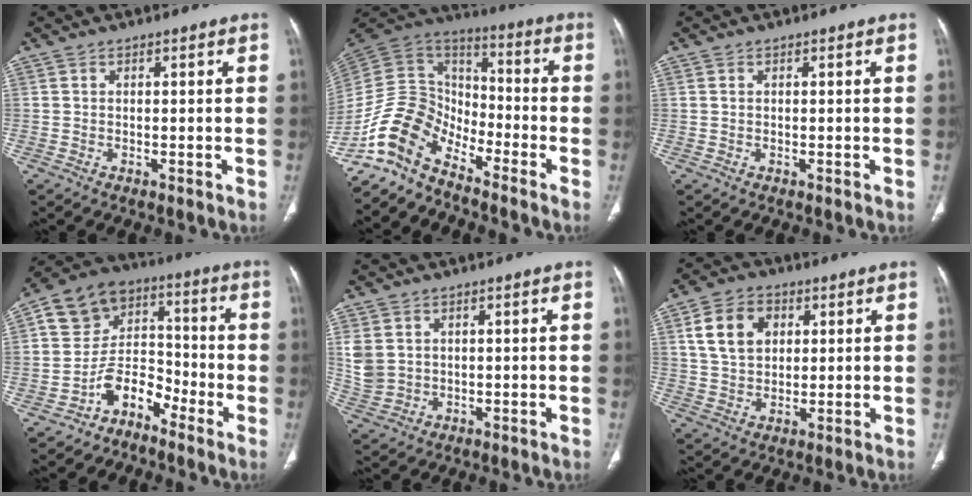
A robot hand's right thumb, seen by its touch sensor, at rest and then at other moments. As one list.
[{"total": 12.8, "force": [-9.5, 6.6, 5.4], "torque": [-0.090, 0.092, -0.198]}, {"total": 0.0}, {"total": 10.9, "force": [-5.5, 8.4, 4.2], "torque": [-0.035, 0.077, -0.113]}, {"total": 5.3, "force": [1.2, 4.4, 2.7], "torque": [-0.054, -0.005, 0.038]}, {"total": 9.6, "force": [3.1, 7.1, 5.7], "torque": [-0.077, -0.001, 0.058]}]